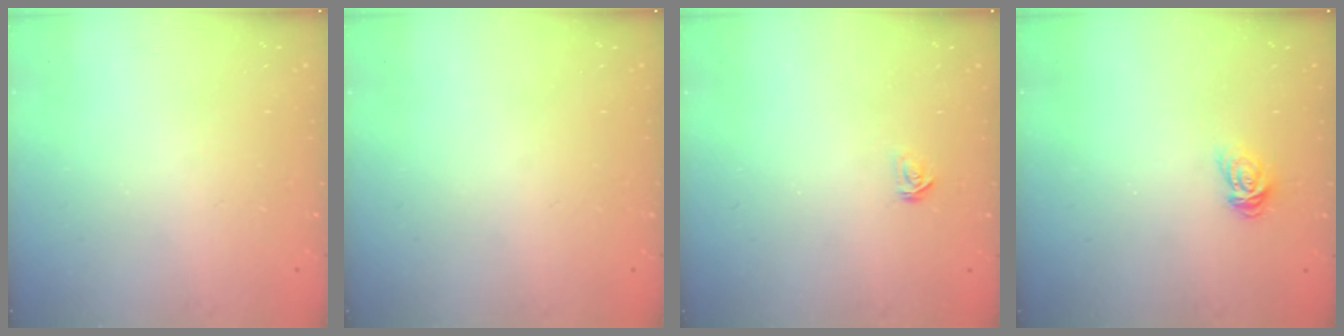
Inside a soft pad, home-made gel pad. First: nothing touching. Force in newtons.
{"total": 0.0}
{"total": 2.1, "press": 2.1, "slide": 0.2}
{"total": 5.9, "press": 5.8, "slide": 0.9}